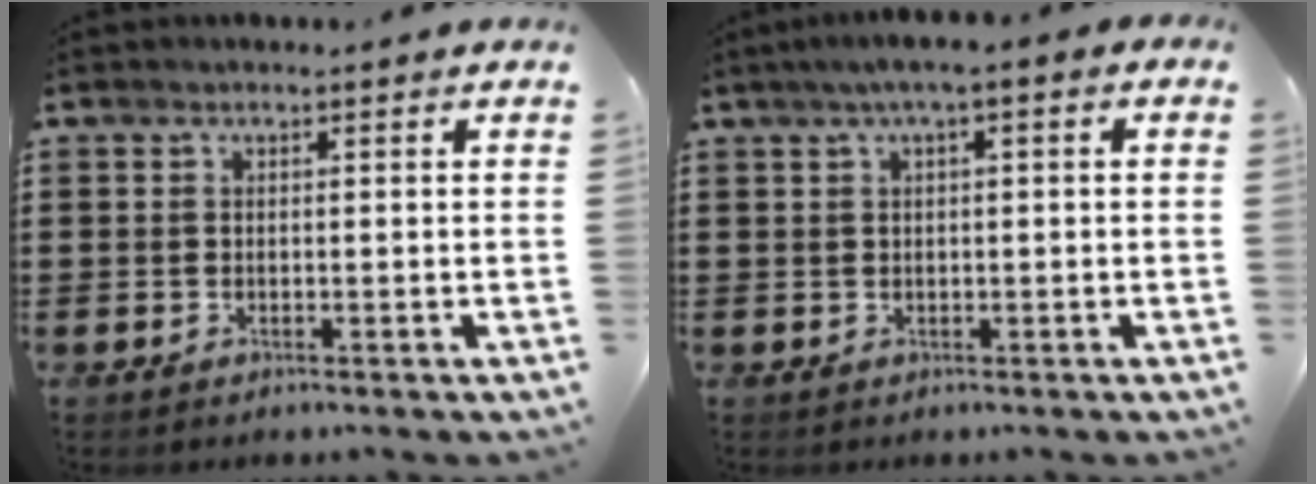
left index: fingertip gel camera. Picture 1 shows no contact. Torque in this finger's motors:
{"motor_torque": [1.44, -0.69, 0.72, 0.17]}